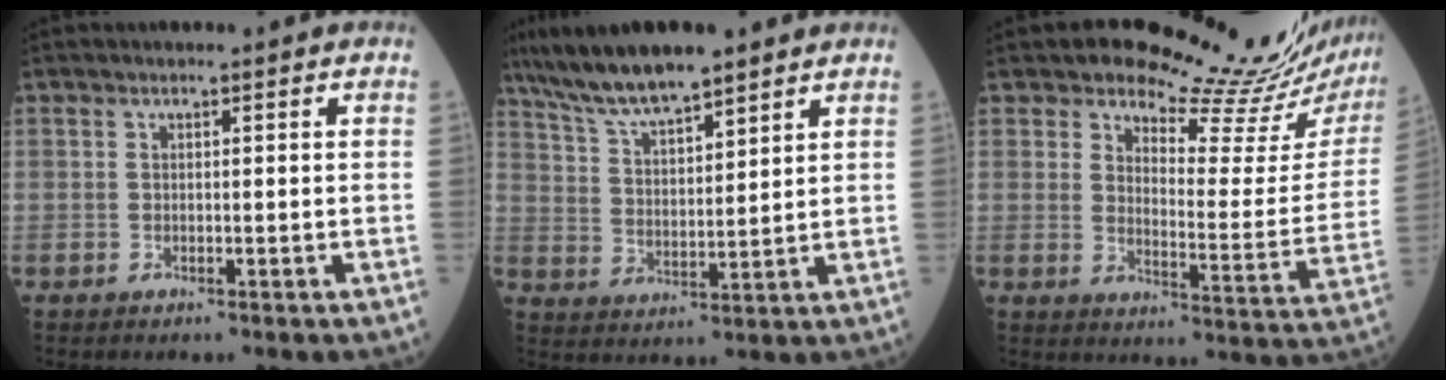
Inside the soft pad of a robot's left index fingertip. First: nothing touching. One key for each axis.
{"total": 10.4, "fx": 8.6, "fy": 1.6, "fz": 5.6, "tx": -0.114, "ty": 0.013, "tz": 0.162}
{"total": 16.0, "fx": 15.6, "fy": 1.7, "fz": 3.1, "tx": -0.032, "ty": -0.107, "tz": 0.173}